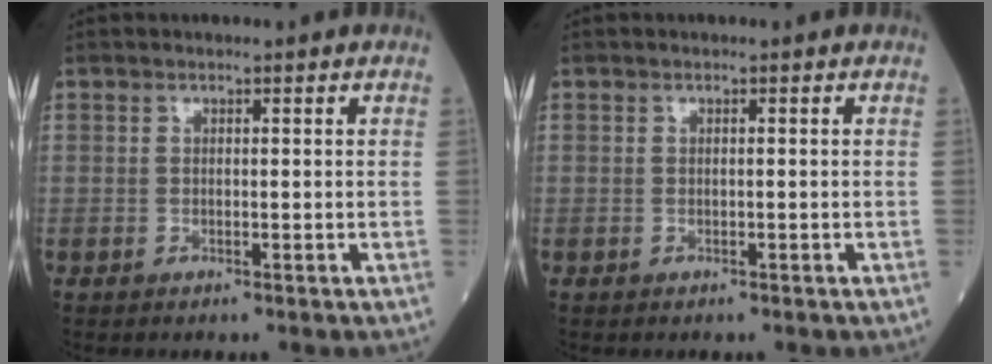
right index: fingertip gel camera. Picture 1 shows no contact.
{"total": 0.0}